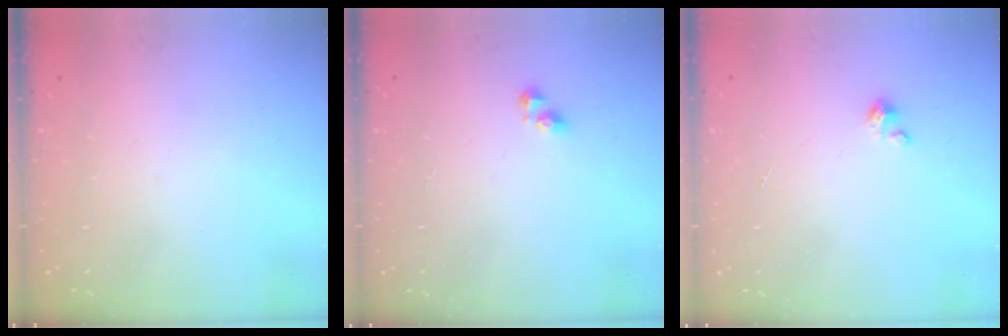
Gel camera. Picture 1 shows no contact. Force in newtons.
{"total": 3.1, "press": 3.1, "slide": 0.4}
{"total": 1.4, "press": 1.4, "slide": 0.3}